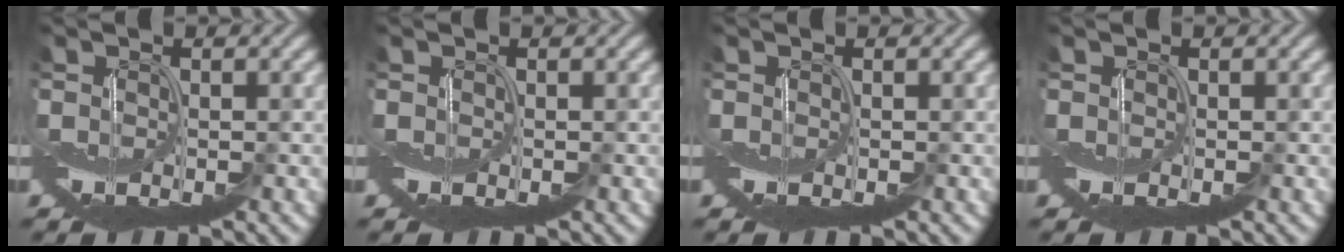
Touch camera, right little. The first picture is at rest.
{"total": 0.0}
{"total": 0.0}
{"total": 0.0}